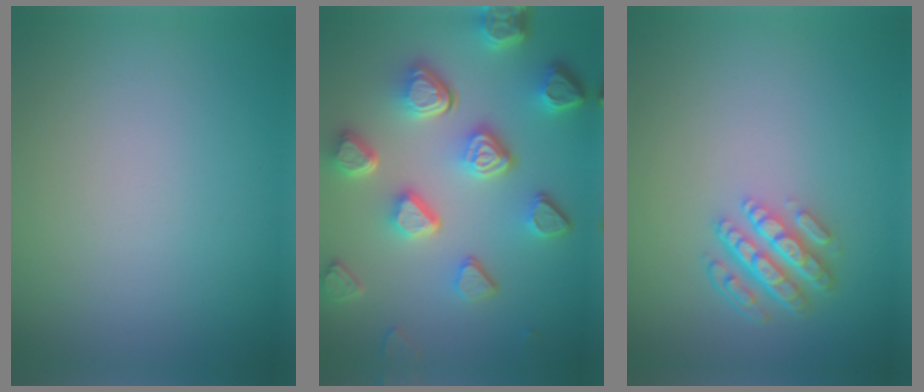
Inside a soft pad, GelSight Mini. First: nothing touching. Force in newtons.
{"total": 7.6, "press": 5.6, "slide": 5.2}
{"total": 4.3, "press": 3.2, "slide": 3.0}